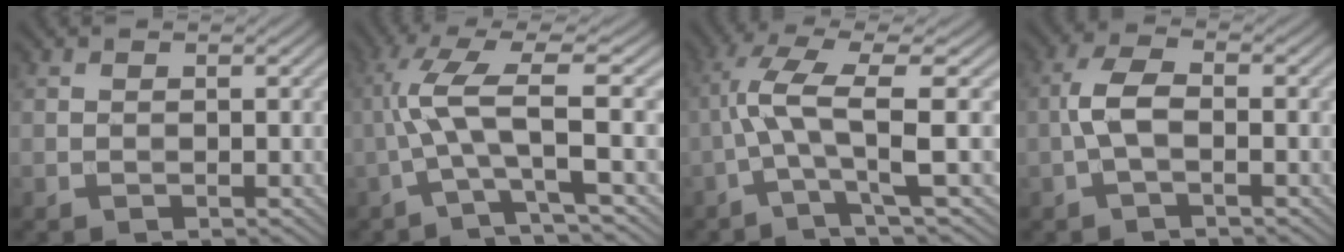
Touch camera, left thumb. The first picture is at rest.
{"total": 8.2, "force": [-0.9, 1.2, 8.1], "torque": [-0.157, 0.025, -0.032]}
{"total": 8.2, "force": [-0.8, 1.3, 8.1], "torque": [-0.148, 0.024, -0.032]}
{"total": 3.9, "force": [-0.9, 1.4, 3.5], "torque": [-0.080, 0.009, -0.026]}